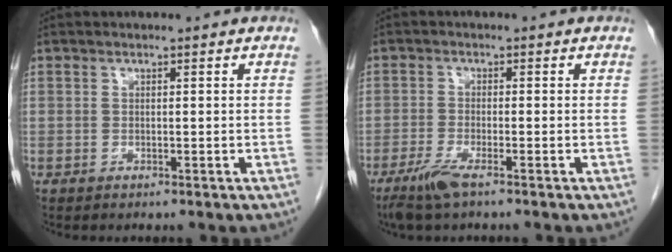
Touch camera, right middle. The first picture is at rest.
{"total": 3.8, "force": [-2.8, 0.3, 2.7], "torque": [-0.062, -0.009, -0.055]}